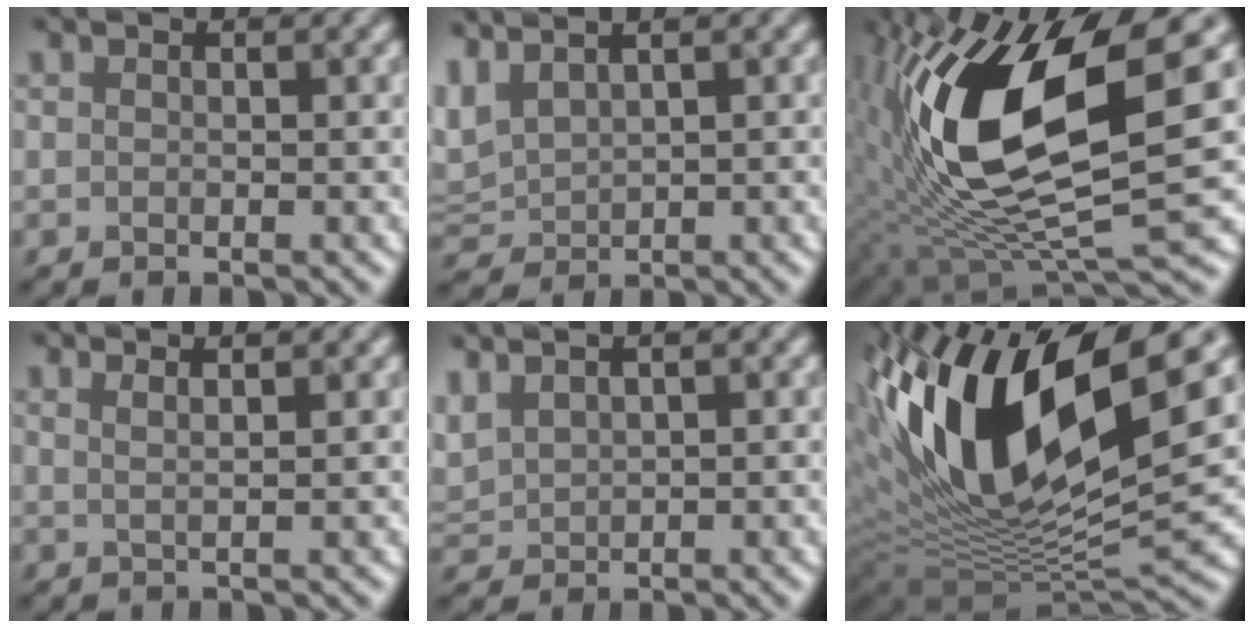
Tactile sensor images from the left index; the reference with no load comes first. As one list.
[{"total": 2.2, "force": [1.7, 0.4, 1.4], "torque": [-0.075, 0.019, 0.067]}, {"total": 15.1, "force": [1.7, 5.9, 13.8], "torque": [-0.301, -0.001, 0.053]}, {"total": 1.8, "force": [1.3, 0.4, 1.3], "torque": [-0.018, 0.019, 0.008]}, {"total": 1.4, "force": [1.4, -0.1, 0.4], "torque": [-0.049, 0.019, 0.056]}, {"total": 15.8, "force": [4.3, 6.5, 13.8], "torque": [-0.281, 0.011, 0.094]}]